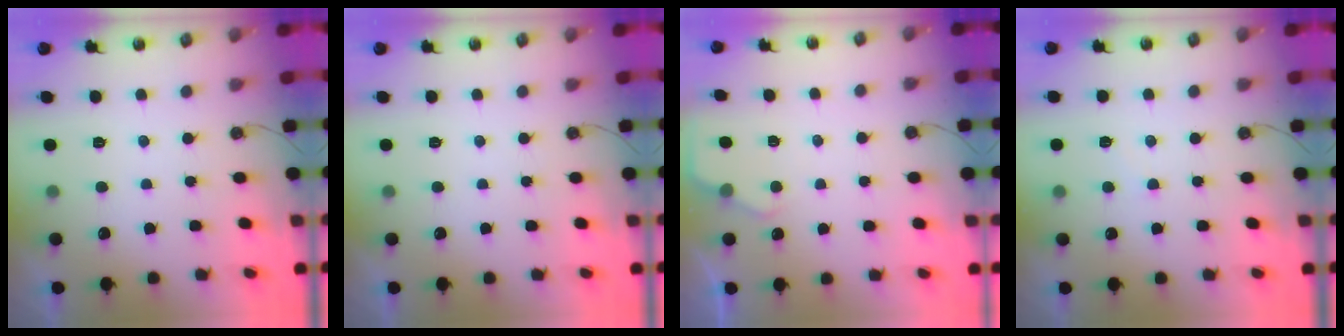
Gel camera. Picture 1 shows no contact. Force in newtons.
{"total": 0.0}
{"total": 3.0, "press": 2.9, "slide": 0.4}
{"total": 2.7, "press": 2.7, "slide": 0.4}